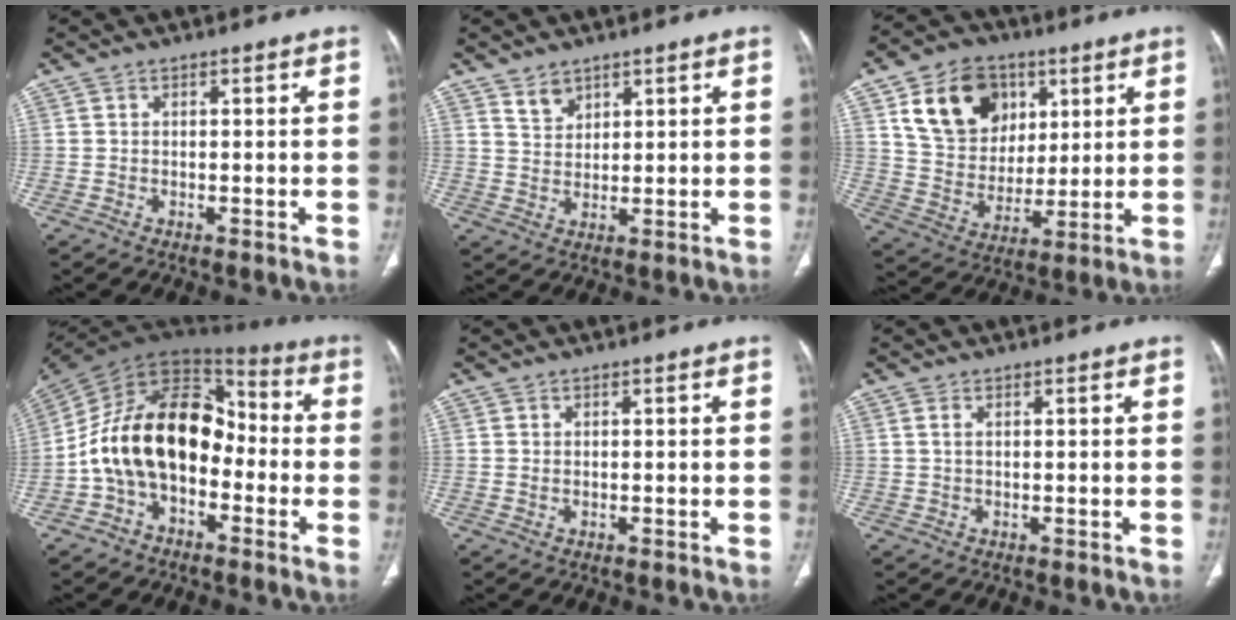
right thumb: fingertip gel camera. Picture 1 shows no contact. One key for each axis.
{"total": 3.4, "fx": 2.6, "fy": 2.0, "fz": 0.9, "tx": -0.003, "ty": -0.023, "tz": 0.054}
{"total": 17.2, "fx": 7.1, "fy": 13.1, "fz": 8.6, "tx": -0.116, "ty": -0.016, "tz": 0.133}
{"total": 19.1, "fx": -3.5, "fy": 12.5, "fz": 14.0, "tx": -0.222, "ty": 0.071, "tz": -0.070}
{"total": 0.0}
{"total": 1.2, "fx": 0.5, "fy": 0.5, "fz": 0.9, "tx": -0.028, "ty": 0.008, "tz": 0.014}